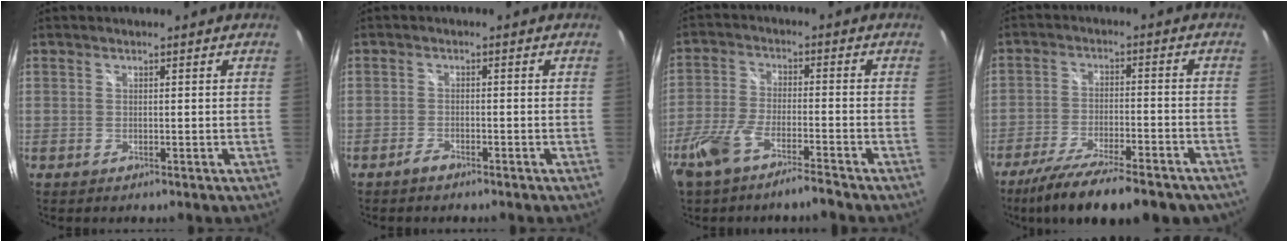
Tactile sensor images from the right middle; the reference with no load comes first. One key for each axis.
{"total": 1.8, "fx": -1.6, "fy": 0.5, "fz": 0.6, "tx": -0.018, "ty": 0.000, "tz": -0.033}
{"total": 8.2, "fx": -6.2, "fy": 1.4, "fz": 5.1, "tx": -0.125, "ty": -0.008, "tz": -0.120}
{"total": 20.8, "fx": -16.7, "fy": 5.4, "fz": 11.3, "tx": -0.204, "ty": -0.045, "tz": -0.243}